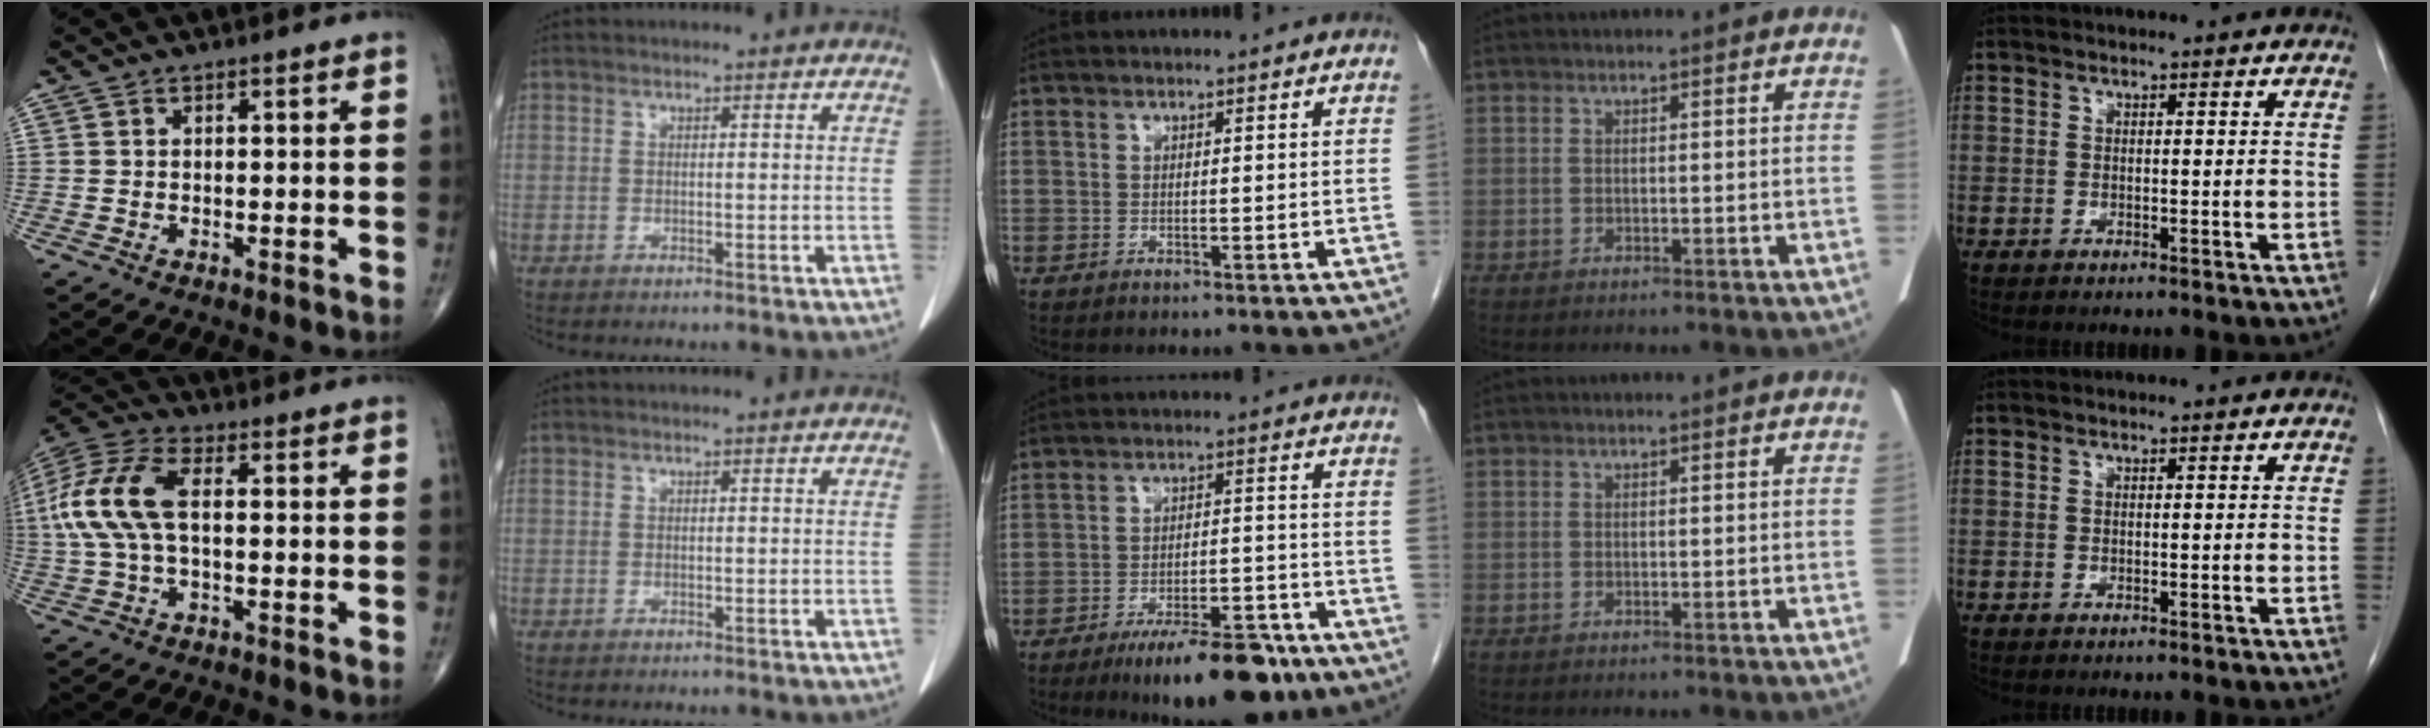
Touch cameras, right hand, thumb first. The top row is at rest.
{"thumb": {"total": 13.4, "force": [1.0, 6.7, 11.5], "torque": [-0.270, 0.032, 0.016]}, "middle": {"total": 12.8, "force": [-9.1, 3.6, 8.3], "torque": [-0.112, 0.001, -0.140]}}